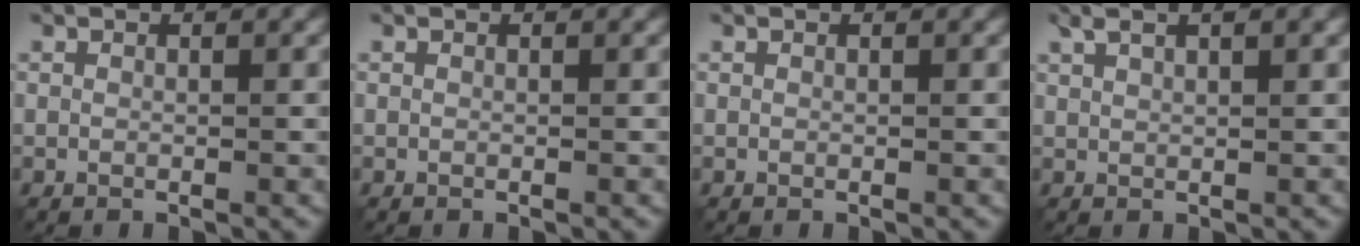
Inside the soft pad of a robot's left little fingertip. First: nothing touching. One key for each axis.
{"total": 0.0}
{"total": 0.0}
{"total": 3.4, "fx": 2.2, "fy": 1.0, "fz": 2.5, "tx": -0.038, "ty": 0.004, "tz": 0.033}